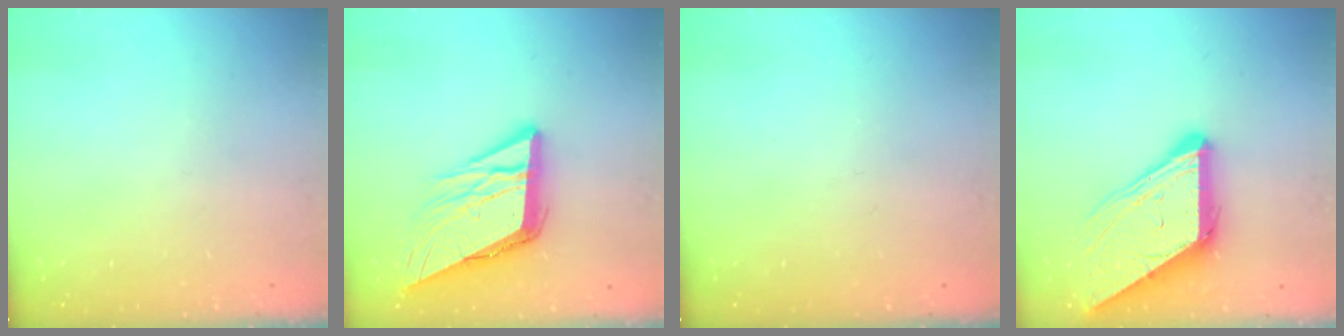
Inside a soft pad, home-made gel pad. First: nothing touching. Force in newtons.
{"total": 13.7, "press": 13.4, "slide": 2.6}
{"total": 0.0}
{"total": 11.5, "press": 11.4, "slide": 1.1}